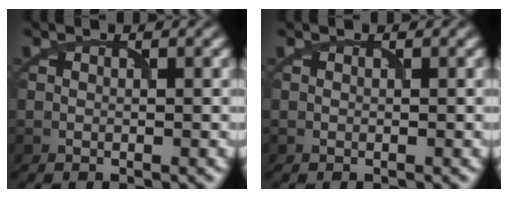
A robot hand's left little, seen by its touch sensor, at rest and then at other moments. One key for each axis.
{"total": 0.0}